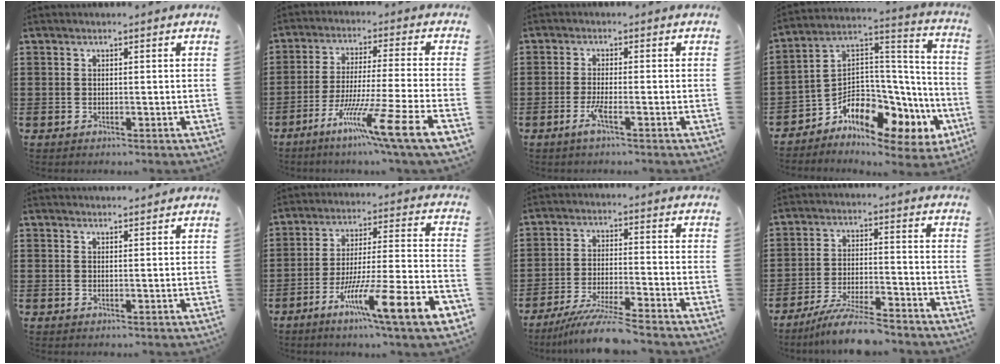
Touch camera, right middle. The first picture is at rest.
{"total": 11.8, "force": [-7.2, -0.9, 9.2], "torque": [-0.169, -0.014, -0.137]}
{"total": 2.7, "force": [-1.4, 0.1, 2.4], "torque": [-0.057, -0.009, -0.030]}
{"total": 7.9, "force": [-5.4, 4.0, 4.1], "torque": [-0.089, -0.025, -0.103]}
{"total": 1.4, "force": [1.4, 0.0, 0.1], "torque": [-0.005, 0.001, 0.026]}
{"total": 12.8, "force": [-7.9, 0.4, 10.0], "torque": [-0.159, -0.008, -0.145]}
{"total": 7.0, "force": [-6.0, -0.5, 3.6], "torque": [-0.073, -0.022, -0.113]}
{"total": 7.3, "force": [-6.5, 0.2, 3.3], "torque": [-0.067, -0.007, -0.122]}